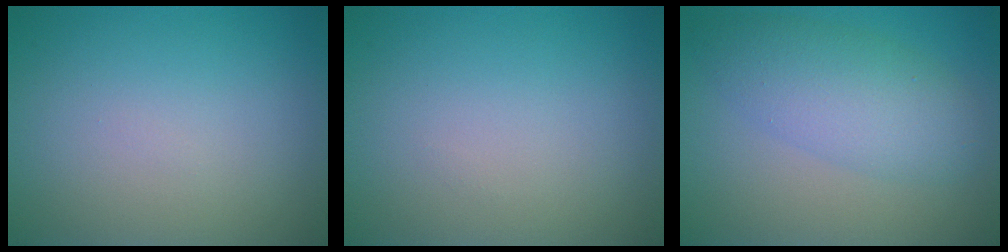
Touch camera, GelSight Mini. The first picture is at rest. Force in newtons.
{"total": 0.0}
{"total": 5.0, "press": 5.0, "slide": 0.2}